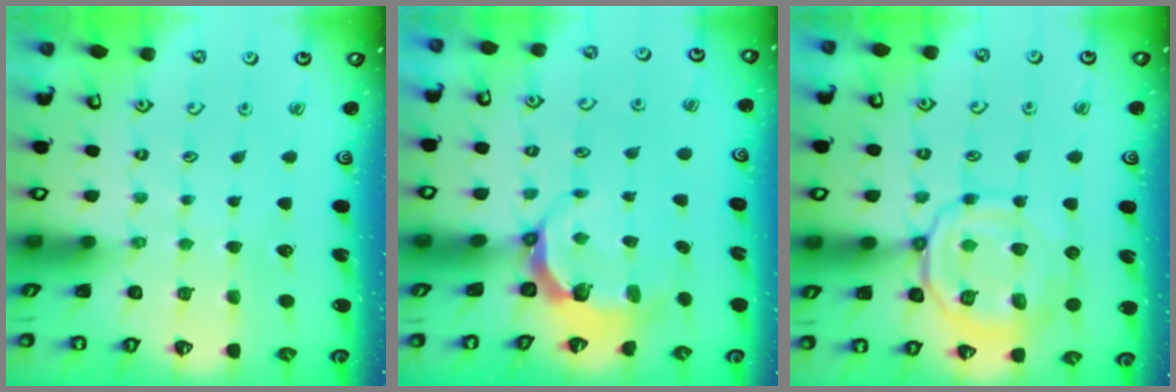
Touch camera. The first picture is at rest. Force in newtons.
{"total": 6.0, "press": 4.8, "slide": 3.6}
{"total": 13.8, "press": 13.8, "slide": 1.5}